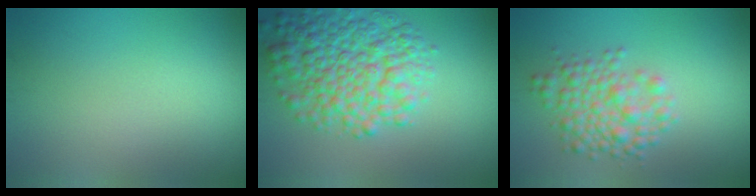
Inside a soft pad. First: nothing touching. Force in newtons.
{"total": 7.1, "press": 7.1, "slide": 0.2}
{"total": 3.9, "press": 3.9, "slide": 0.2}